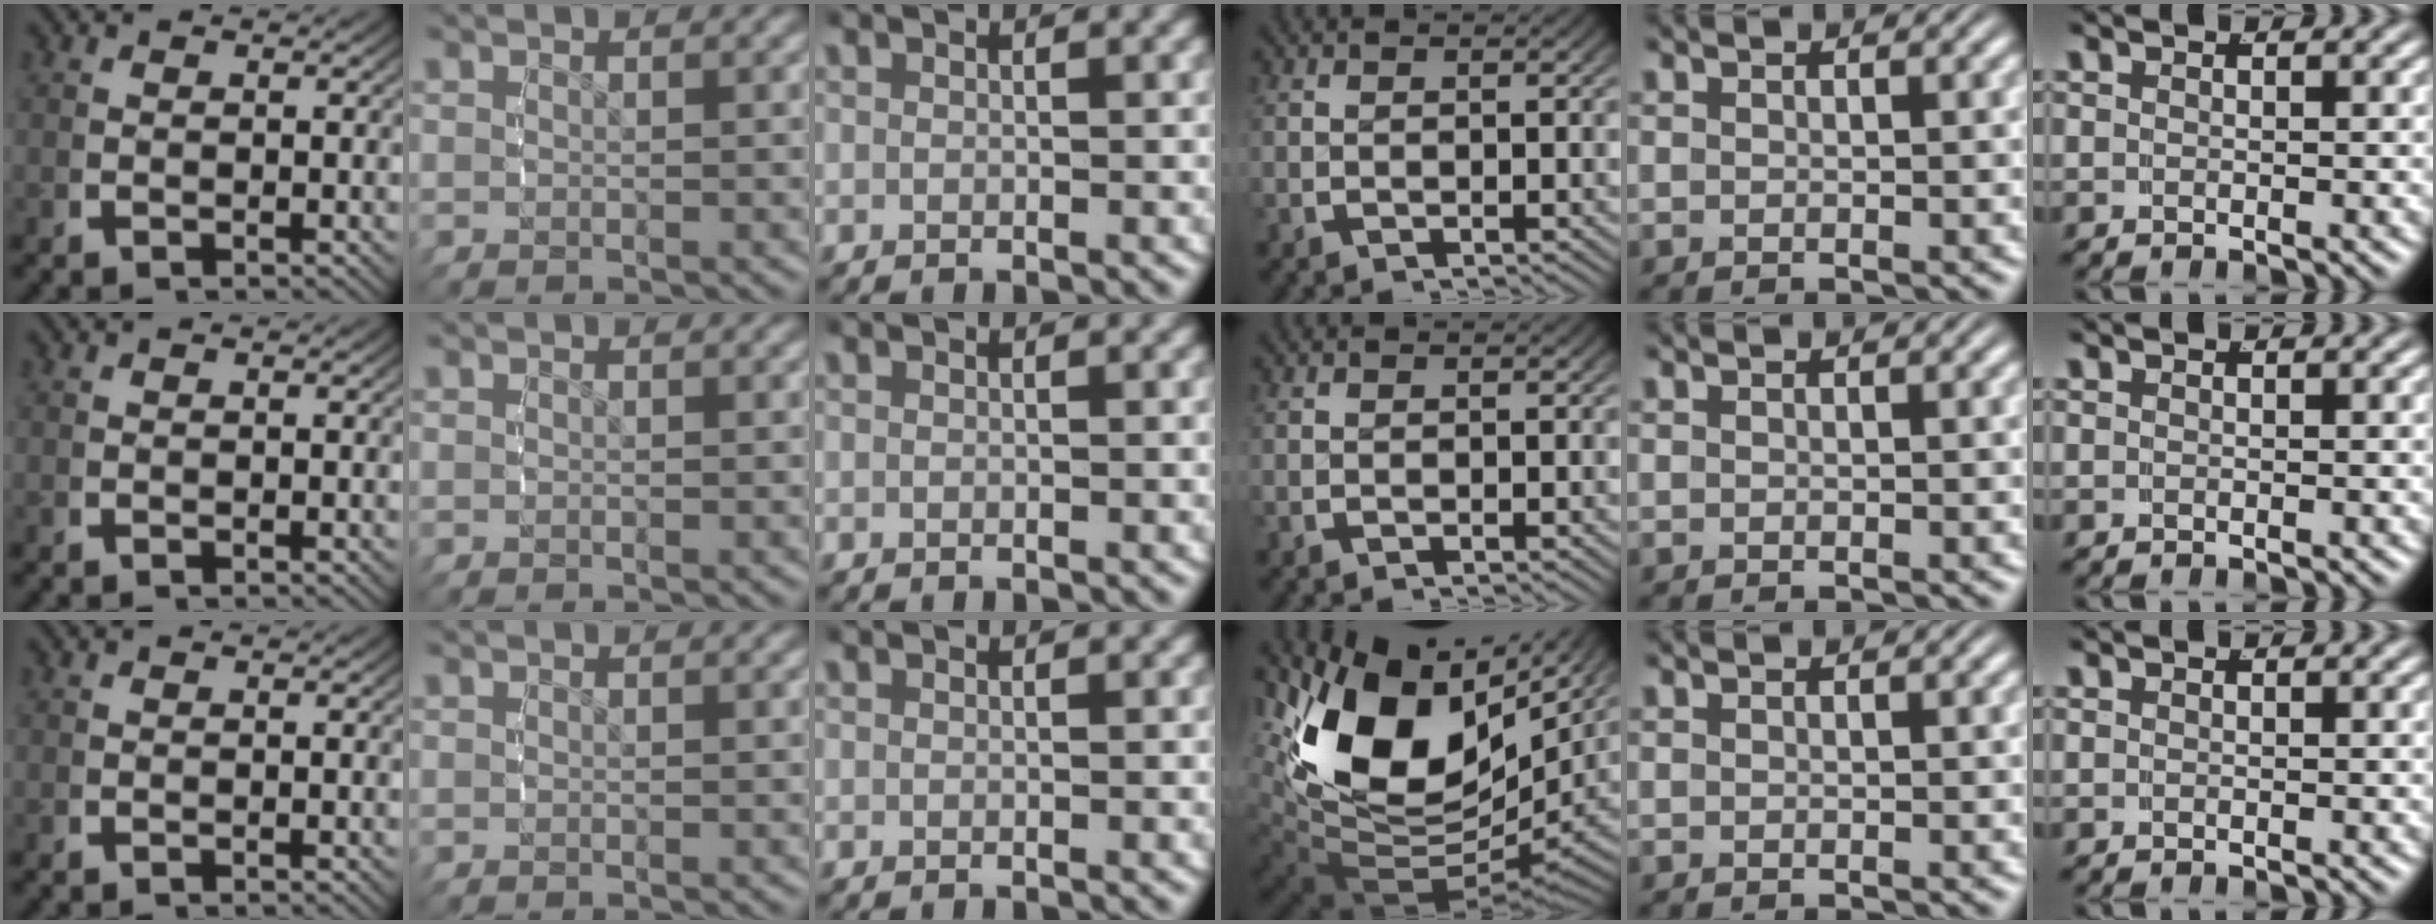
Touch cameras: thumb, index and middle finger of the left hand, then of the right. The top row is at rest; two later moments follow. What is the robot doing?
{"motion": "grasp_and_lifting", "object": "camera"}